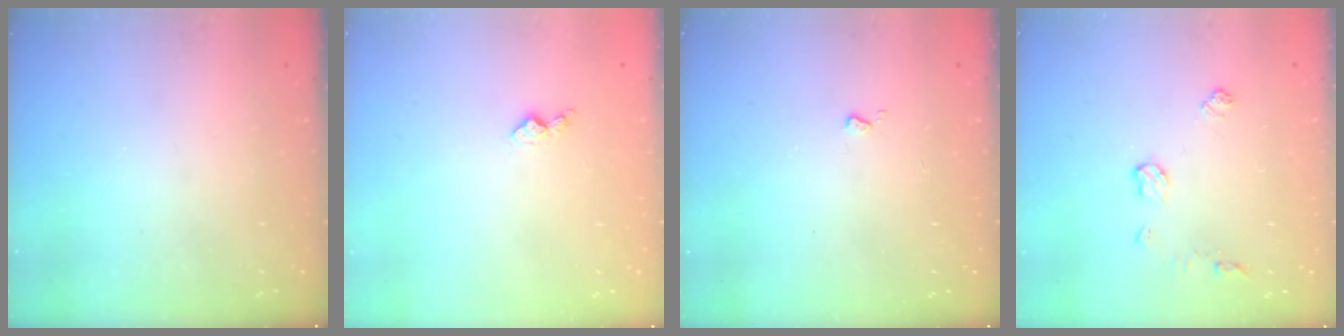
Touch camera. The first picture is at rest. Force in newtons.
{"total": 5.5, "press": 5.4, "slide": 0.6}
{"total": 2.5, "press": 2.4, "slide": 0.5}
{"total": 7.2, "press": 7.2, "slide": 0.7}